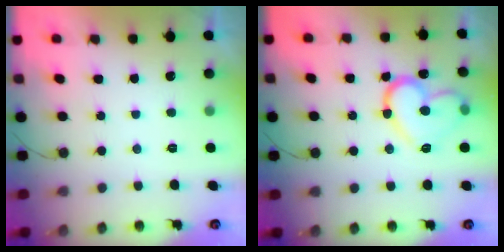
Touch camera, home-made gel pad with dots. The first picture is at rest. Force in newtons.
{"total": 15.3, "press": 15.2, "slide": 1.4}